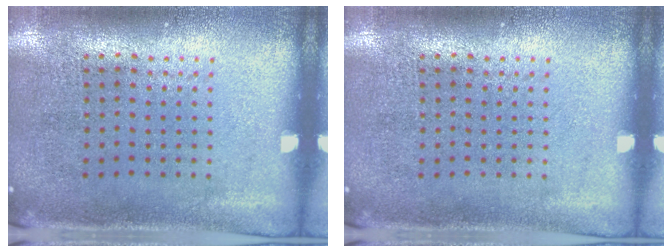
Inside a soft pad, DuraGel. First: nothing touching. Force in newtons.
{"total": 0.0}